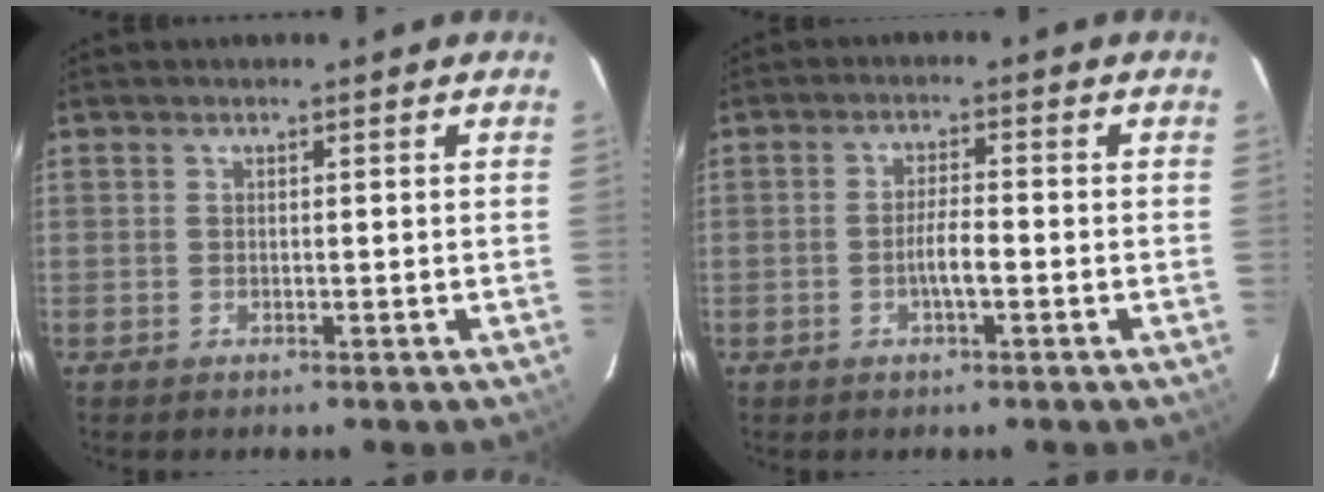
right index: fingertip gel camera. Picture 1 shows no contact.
{"total": 3.5, "force": [-1.3, 0.5, 3.3], "torque": [-0.063, 0.002, -0.022]}